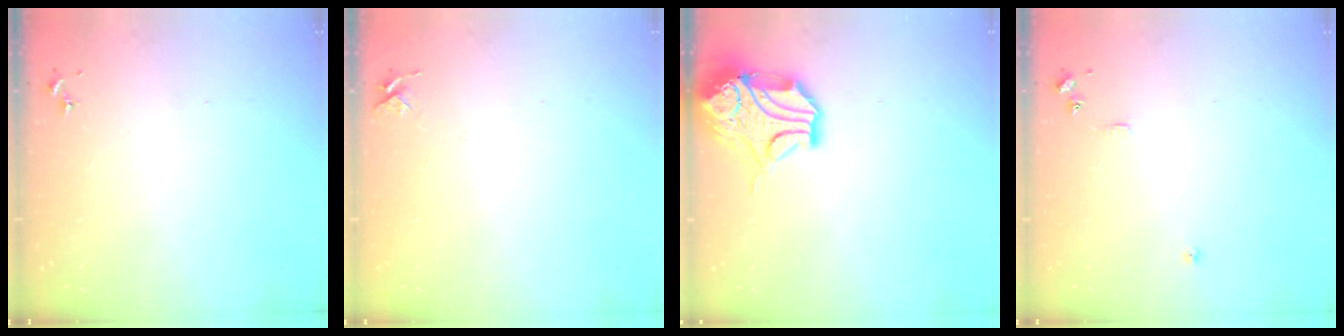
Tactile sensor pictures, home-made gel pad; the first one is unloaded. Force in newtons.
{"total": 4.4, "press": 4.3, "slide": 0.6}
{"total": 14.1, "press": 13.9, "slide": 2.1}
{"total": 6.9, "press": 6.8, "slide": 0.7}